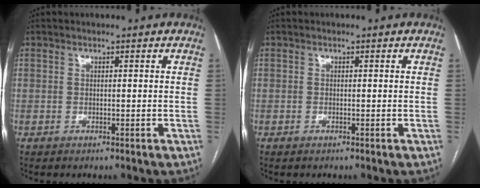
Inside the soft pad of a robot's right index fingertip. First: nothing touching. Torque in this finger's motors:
{"motor_torque": [0.03, 0.04, -0.01, 0.01]}